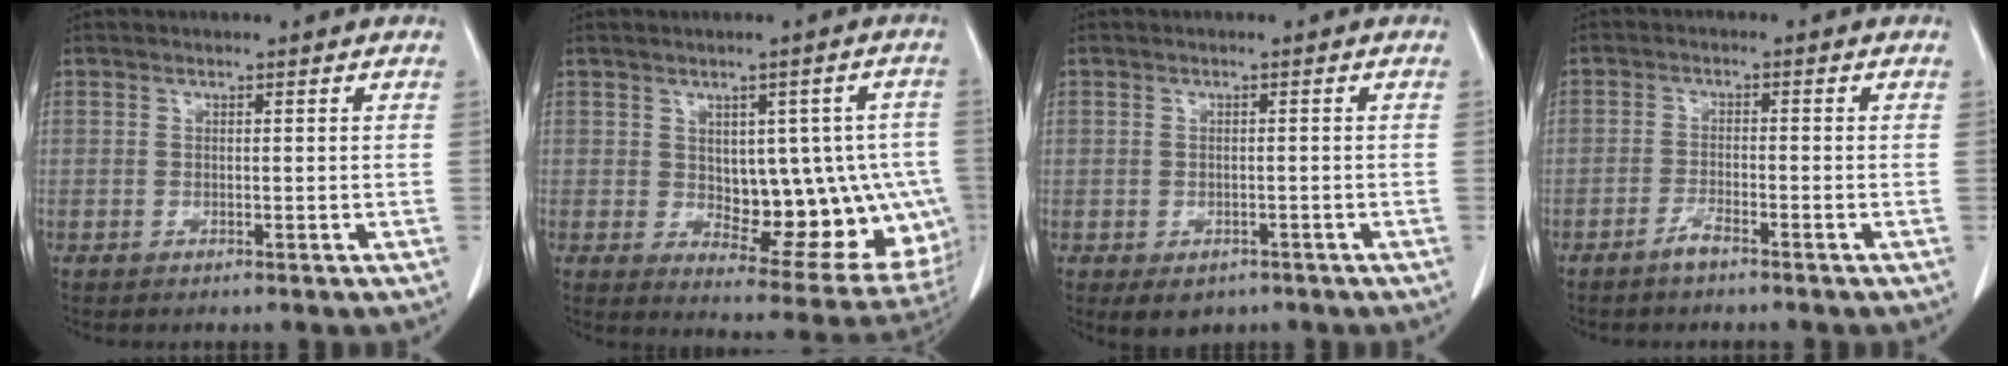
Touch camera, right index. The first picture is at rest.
{"total": 16.0, "force": [-0.6, 8.0, 13.8], "torque": [-0.137, 0.015, 0.018]}
{"total": 3.7, "force": [-2.1, 2.8, 1.3], "torque": [-0.010, 0.001, -0.018]}
{"total": 2.3, "force": [-1.8, 0.2, 1.3], "torque": [-0.031, -0.003, -0.033]}